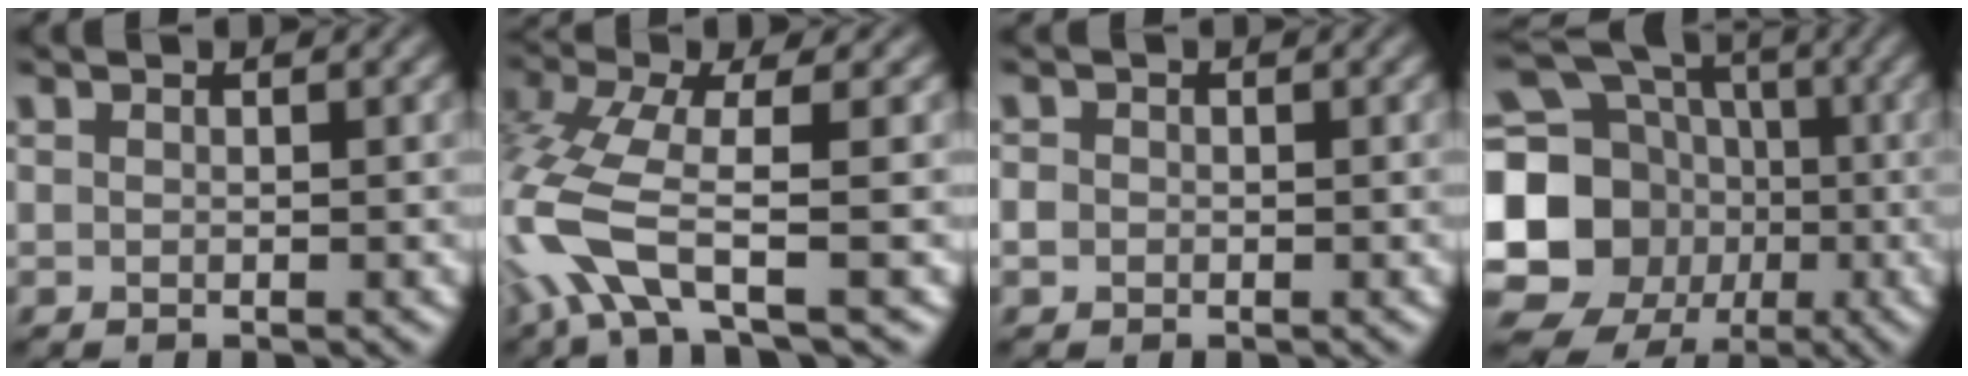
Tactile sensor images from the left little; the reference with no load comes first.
{"total": 7.5, "force": [-3.2, 2.1, 6.4], "torque": [-0.162, -0.005, -0.077]}
{"total": 1.0, "force": [-0.7, 0.8, 0.0], "torque": [0.005, -0.002, -0.017]}
{"total": 15.0, "force": [-2.1, 13.4, 6.6], "torque": [-0.147, -0.018, -0.064]}